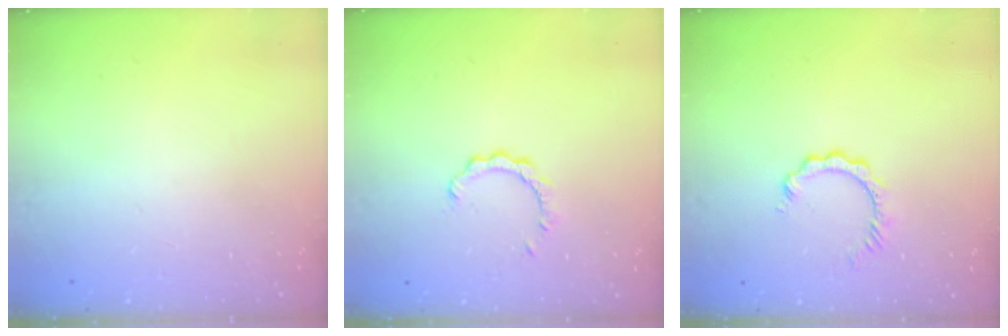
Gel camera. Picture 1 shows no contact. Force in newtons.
{"total": 2.1, "press": 2.1, "slide": 0.2}
{"total": 2.8, "press": 2.8, "slide": 0.5}